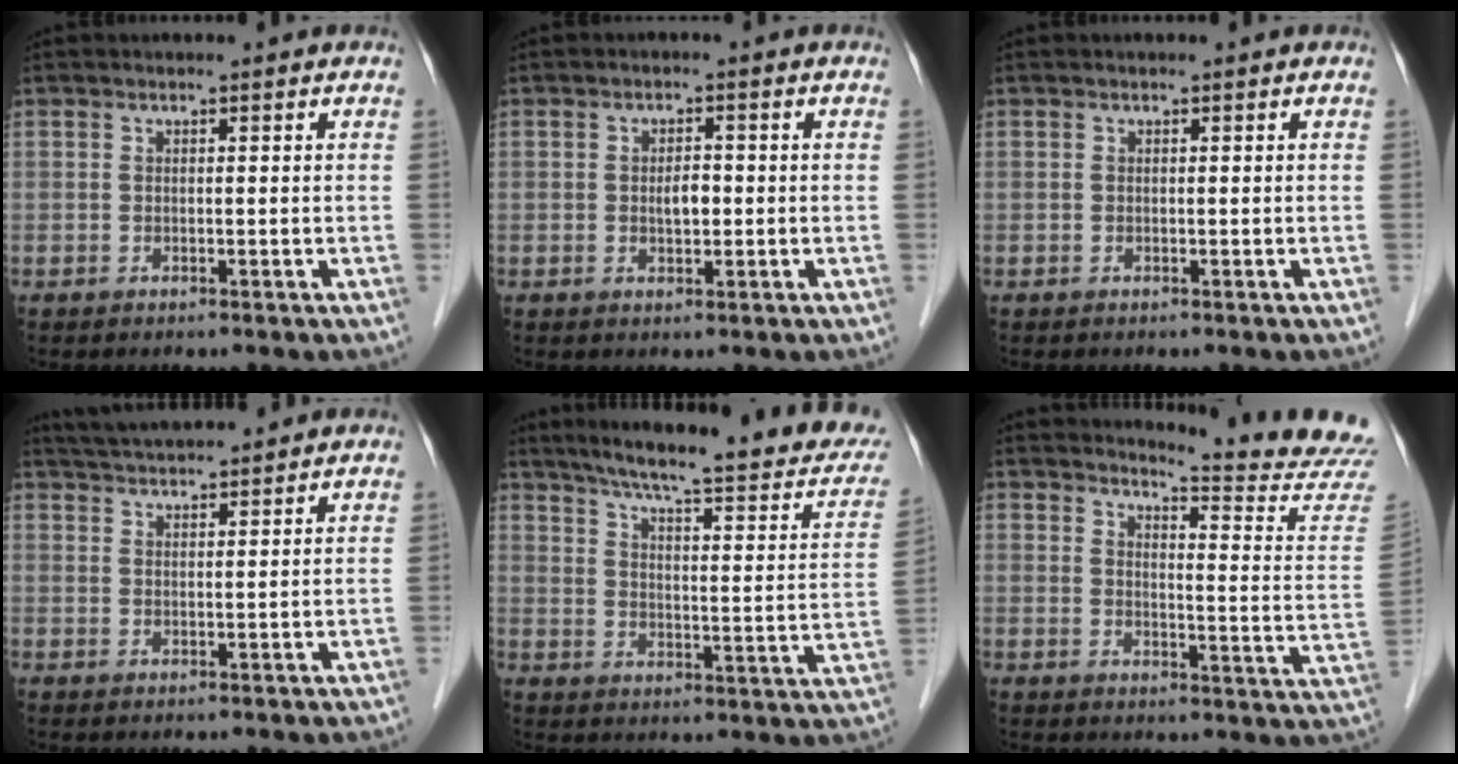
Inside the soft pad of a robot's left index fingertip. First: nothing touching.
{"total": 2.5, "force": [-0.2, 1.2, 2.2], "torque": [-0.038, 0.002, -0.002]}
{"total": 0.0}
{"total": 7.9, "force": [7.4, 0.4, 2.6], "torque": [-0.050, 0.032, 0.119]}
{"total": 24.4, "force": [20.5, 2.6, 12.8], "torque": [-0.179, -0.032, 0.258]}
{"total": 14.2, "force": [14.0, -1.7, 1.4], "torque": [-0.017, -0.130, 0.148]}